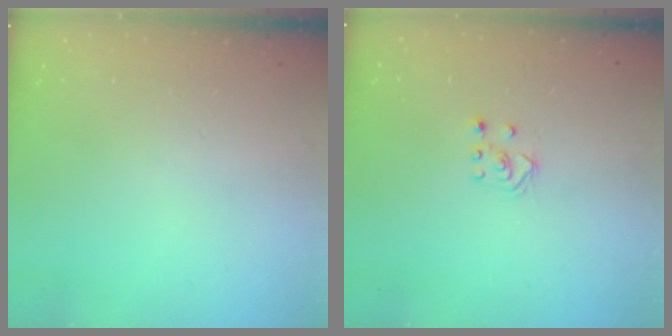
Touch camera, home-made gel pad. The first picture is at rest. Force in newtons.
{"total": 3.6, "press": 3.6, "slide": 0.4}